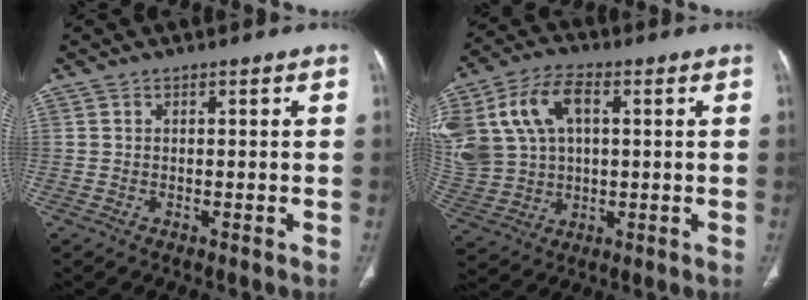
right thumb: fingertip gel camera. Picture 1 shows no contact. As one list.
[{"total": 19.5, "force": [5.1, 13.4, 13.3], "torque": [-0.299, 0.020, 0.104]}]